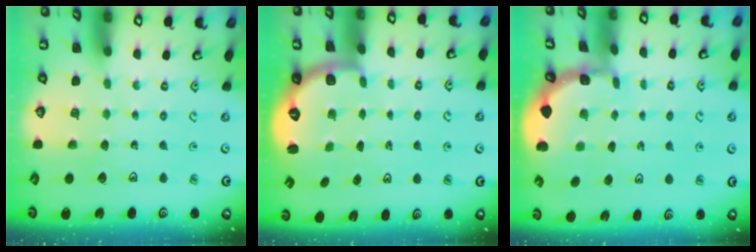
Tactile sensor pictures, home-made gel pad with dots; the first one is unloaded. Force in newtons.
{"total": 2.6, "press": 1.6, "slide": 2.1}
{"total": 1.0, "press": 1.0, "slide": 0.2}